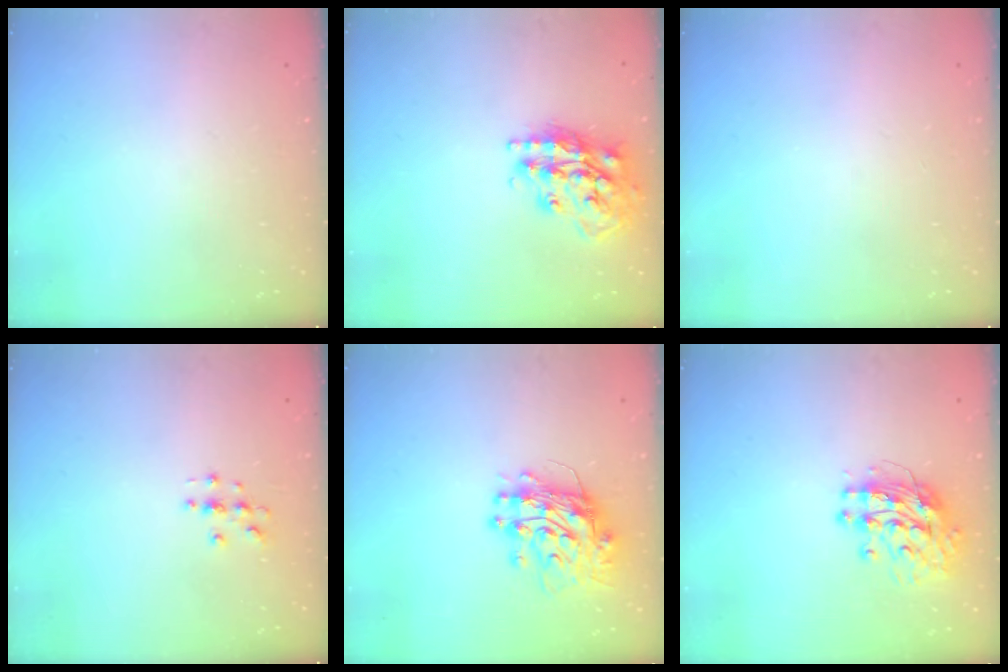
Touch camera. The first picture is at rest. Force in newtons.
{"total": 17.9, "press": 17.8, "slide": 1.5}
{"total": 0.0}
{"total": 3.1, "press": 3.1, "slide": 0.3}
{"total": 12.9, "press": 12.8, "slide": 1.3}
{"total": 10.8, "press": 10.8, "slide": 0.8}